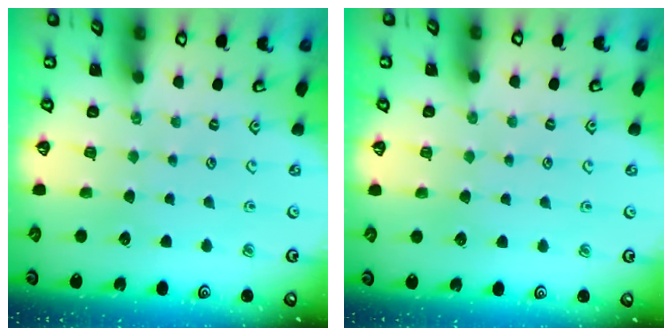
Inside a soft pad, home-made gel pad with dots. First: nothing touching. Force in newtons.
{"total": 0.9, "press": 0.9, "slide": 0.1}